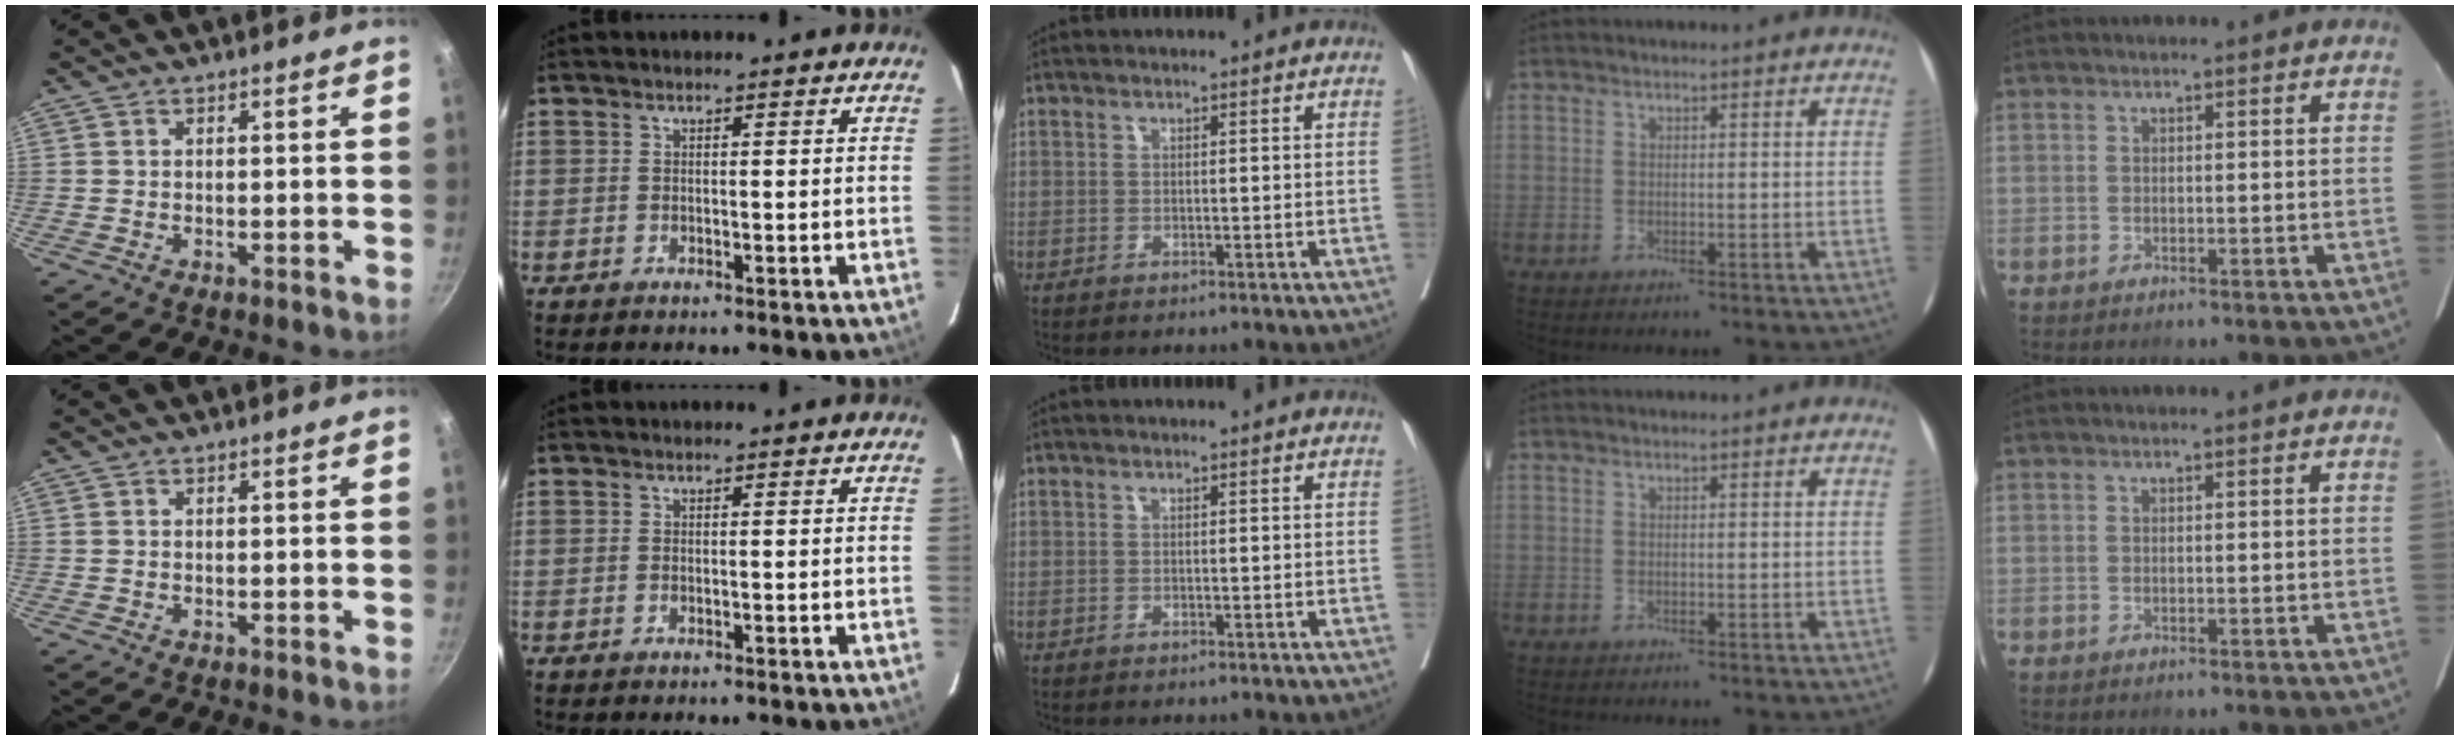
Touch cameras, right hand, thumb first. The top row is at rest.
{}